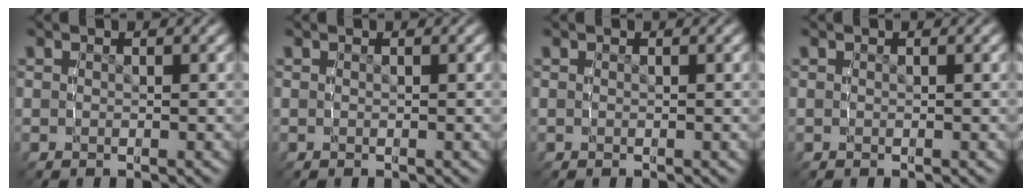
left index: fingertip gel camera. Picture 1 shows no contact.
{"total": 0.8, "force": [-0.2, -0.8, -0.3], "torque": [0.011, -0.008, 0.006]}
{"total": 0.0}
{"total": 0.0}